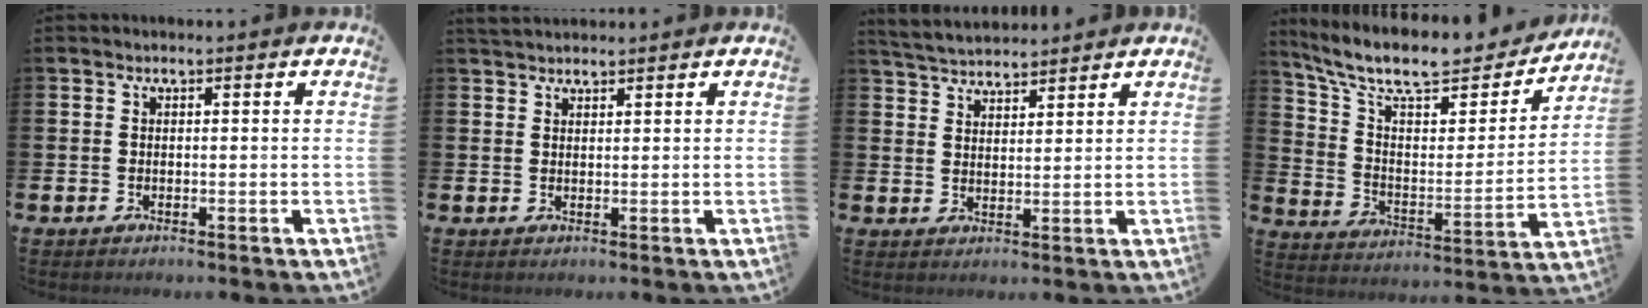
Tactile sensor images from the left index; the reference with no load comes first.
{"total": 2.0, "force": [1.9, 0.6, 0.2], "torque": [0.008, -0.006, 0.033]}
{"total": 4.3, "force": [4.3, 0.7, 0.3], "torque": [-0.019, -0.019, 0.078]}
{"total": 10.8, "force": [9.2, 3.5, 4.5], "torque": [-0.125, -0.057, 0.157]}